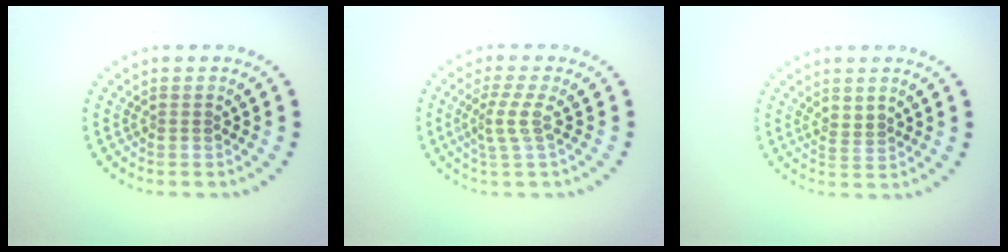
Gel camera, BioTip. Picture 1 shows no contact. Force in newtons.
{"total": 2.3, "press": 1.7, "slide": 1.6}
{"total": 1.1, "press": 1.0, "slide": 0.5}